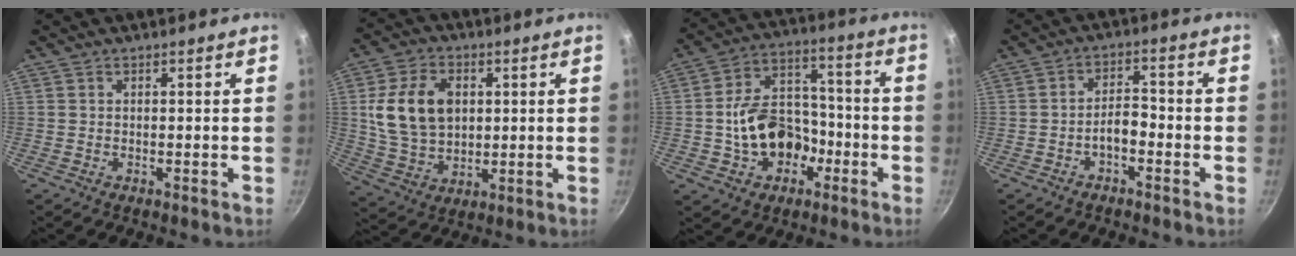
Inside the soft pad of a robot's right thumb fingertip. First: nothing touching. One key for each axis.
{"total": 14.3, "fx": 2.6, "fy": 10.0, "fz": 9.8, "tx": -0.165, "ty": -0.006, "tz": 0.054}
{"total": 14.6, "fx": -3.8, "fy": 11.1, "fz": 8.8, "tx": -0.113, "ty": 0.057, "tz": -0.061}
{"total": 4.1, "fx": -2.2, "fy": 1.9, "fz": 2.9, "tx": -0.038, "ty": 0.030, "tz": -0.039}